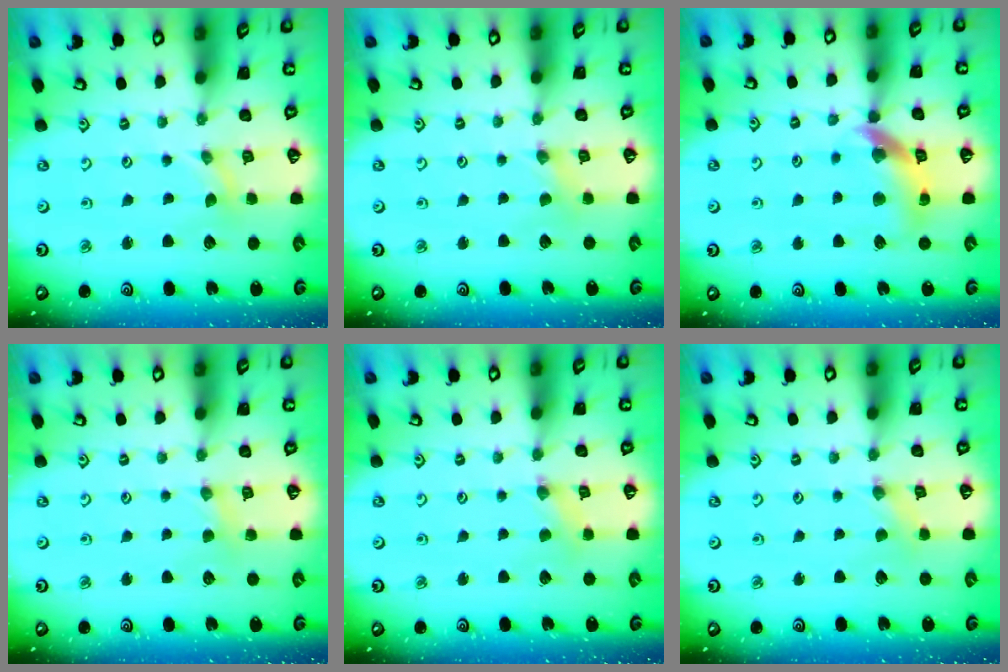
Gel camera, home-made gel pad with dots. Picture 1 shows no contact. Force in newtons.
{"total": 0.9, "press": 0.9, "slide": 0.2}
{"total": 12.5, "press": 12.4, "slide": 1.6}
{"total": 2.8, "press": 2.8, "slide": 0.3}
{"total": 0.8, "press": 0.8, "slide": 0.3}
{"total": 0.0}